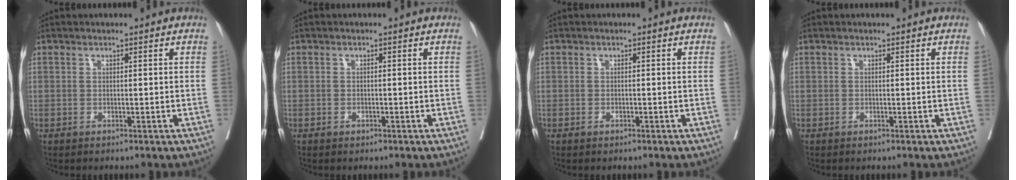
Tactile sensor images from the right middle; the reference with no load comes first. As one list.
[{"total": 0.7, "force": [-0.3, 0.4, 0.4], "torque": [-0.007, 0.001, -0.004]}, {"total": 0.5, "force": [-0.3, 0.3, 0.3], "torque": [-0.006, 0.001, -0.004]}, {"total": 0.0}]